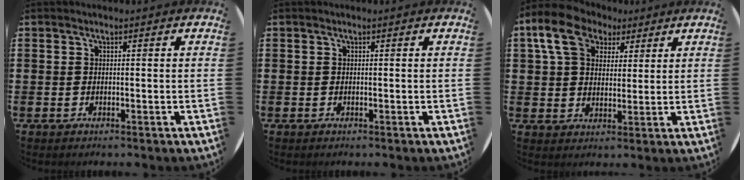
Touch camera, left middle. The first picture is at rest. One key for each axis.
{"total": 0.0}
{"total": 7.9, "fx": 4.9, "fy": 5.3, "fz": 3.2, "tx": -0.081, "ty": 0.010, "tz": 0.089}